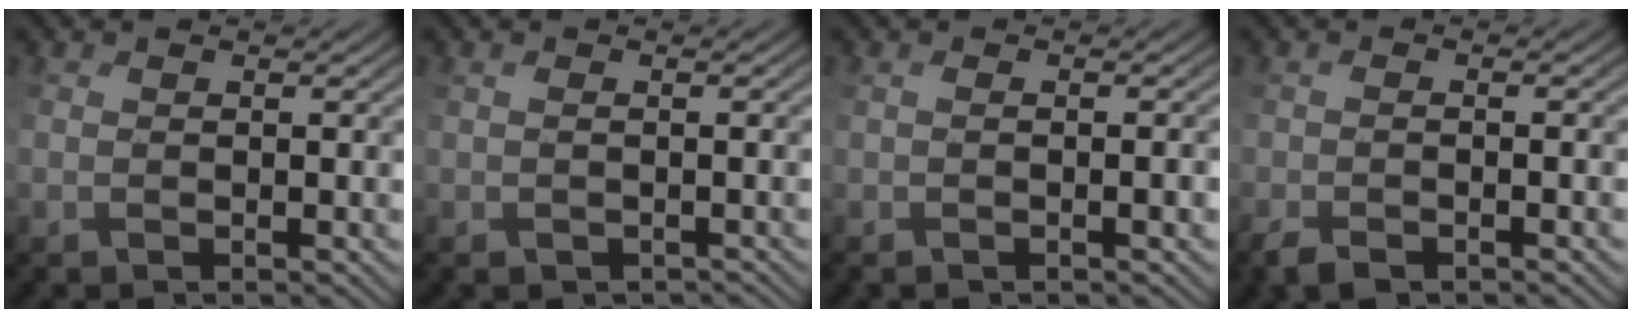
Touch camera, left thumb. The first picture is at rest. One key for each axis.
{"total": 1.9, "fx": -1.7, "fy": 0.7, "fz": 0.5, "tx": 0.006, "ty": -0.001, "tz": -0.019}
{"total": 1.9, "fx": -1.1, "fy": 0.2, "fz": 1.6, "tx": -0.015, "ty": 0.001, "tz": -0.005}
{"total": 2.8, "fx": -2.2, "fy": 0.4, "fz": 1.6, "tx": -0.027, "ty": -0.002, "tz": -0.041}